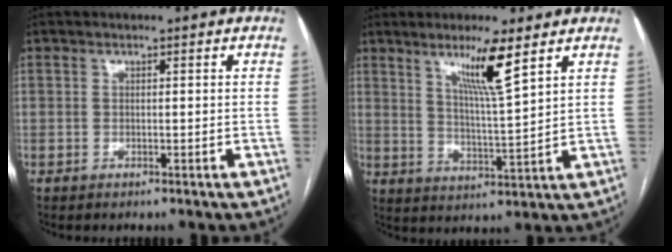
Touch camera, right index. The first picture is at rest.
{"total": 8.1, "force": [4.9, -0.5, 6.5], "torque": [-0.115, -0.014, 0.088]}